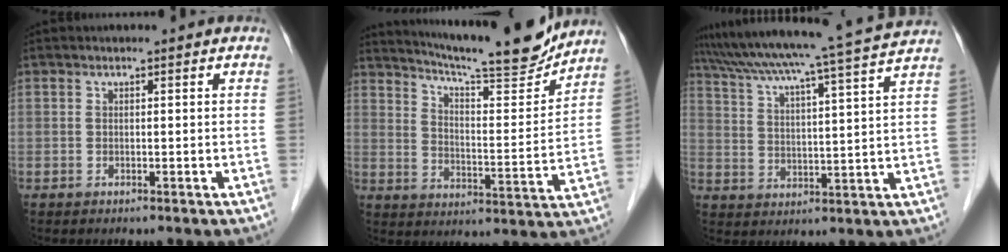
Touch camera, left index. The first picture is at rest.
{"total": 17.5, "force": [16.0, 0.8, 7.0], "torque": [-0.117, -0.032, 0.227]}
{"total": 19.2, "force": [16.9, -1.9, 9.0], "torque": [-0.162, -0.017, 0.235]}